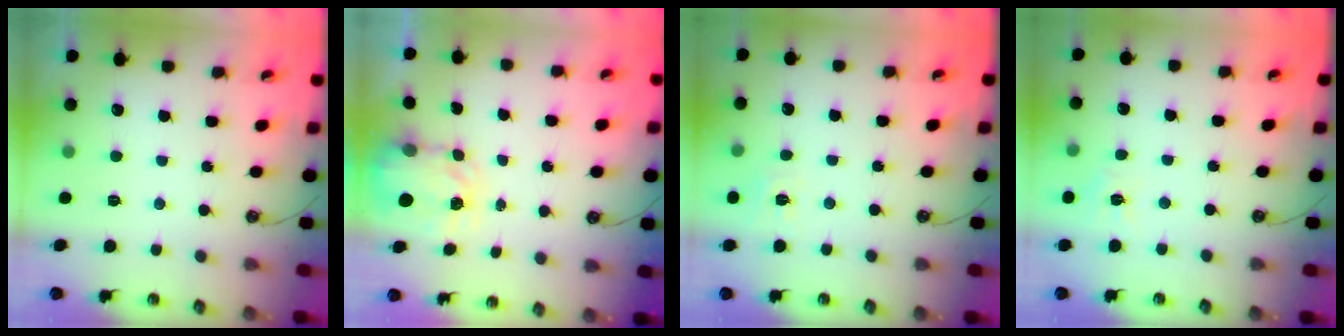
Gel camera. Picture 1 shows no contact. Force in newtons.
{"total": 3.8, "press": 3.8, "slide": 0.5}
{"total": 6.0, "press": 5.9, "slide": 0.5}
{"total": 5.3, "press": 5.2, "slide": 0.5}